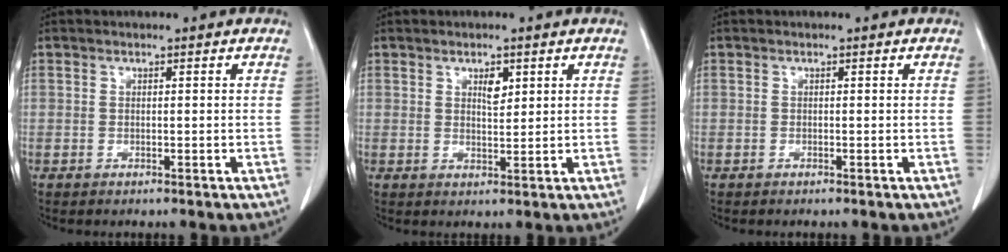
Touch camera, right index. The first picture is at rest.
{"total": 2.4, "force": [1.2, 1.0, 1.8], "torque": [-0.030, -0.003, 0.022]}
{"total": 0.0}